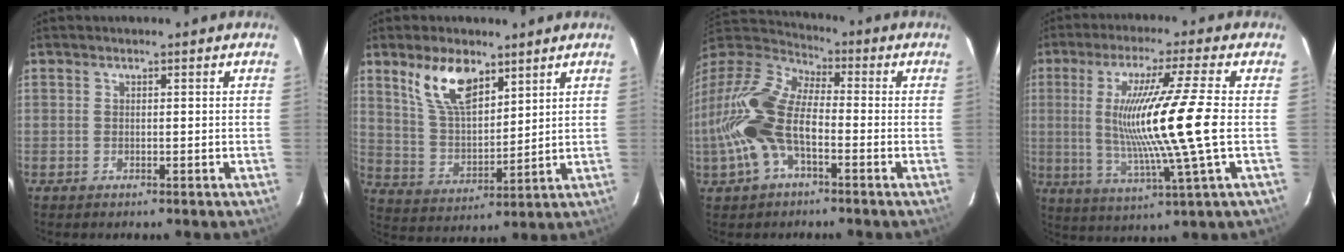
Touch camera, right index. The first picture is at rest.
{"total": 11.2, "force": [7.0, 5.0, 7.2], "torque": [-0.136, 0.010, 0.143]}
{"total": 19.1, "force": [-5.0, 9.3, 16.0], "torque": [-0.333, -0.006, -0.106]}
{"total": 16.1, "force": [0.2, -1.5, 16.1], "torque": [-0.282, -0.021, 0.014]}